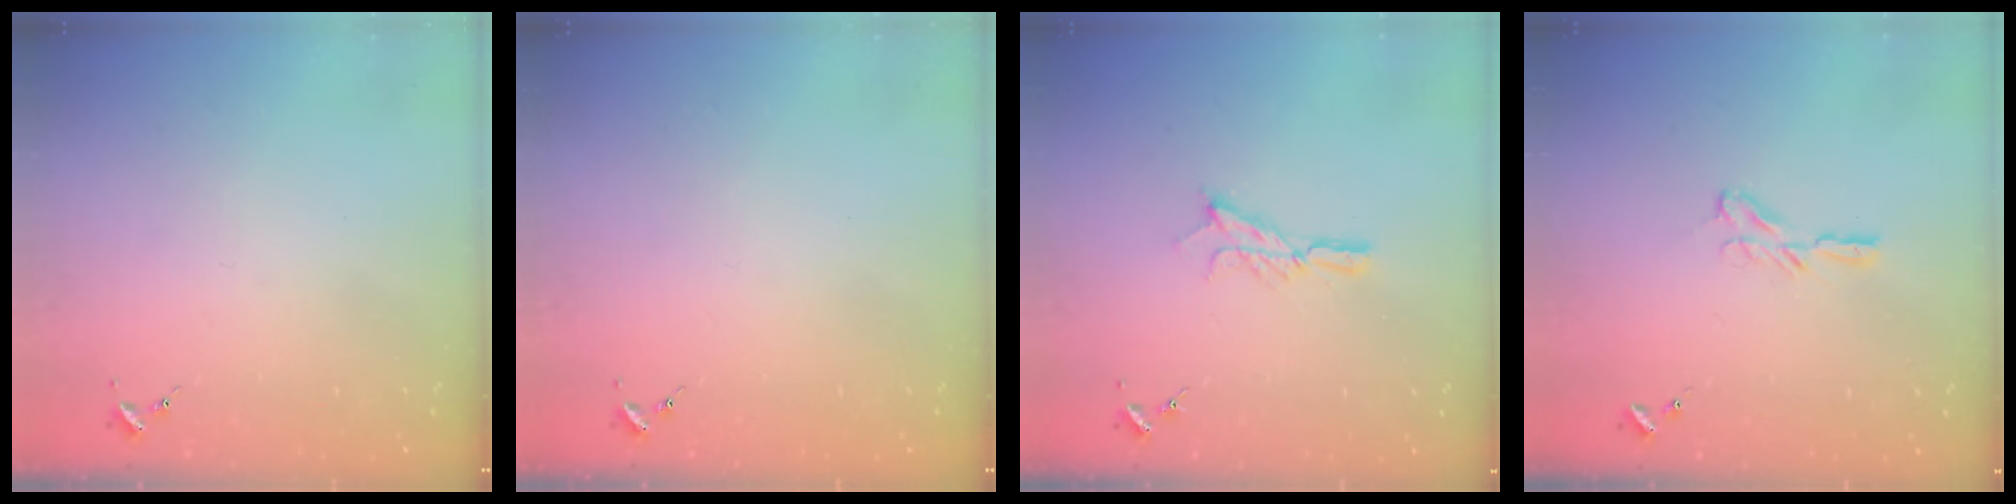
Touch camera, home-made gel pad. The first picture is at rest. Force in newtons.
{"total": 0.0}
{"total": 10.1, "press": 10.1, "slide": 0.6}
{"total": 6.4, "press": 6.4, "slide": 0.5}